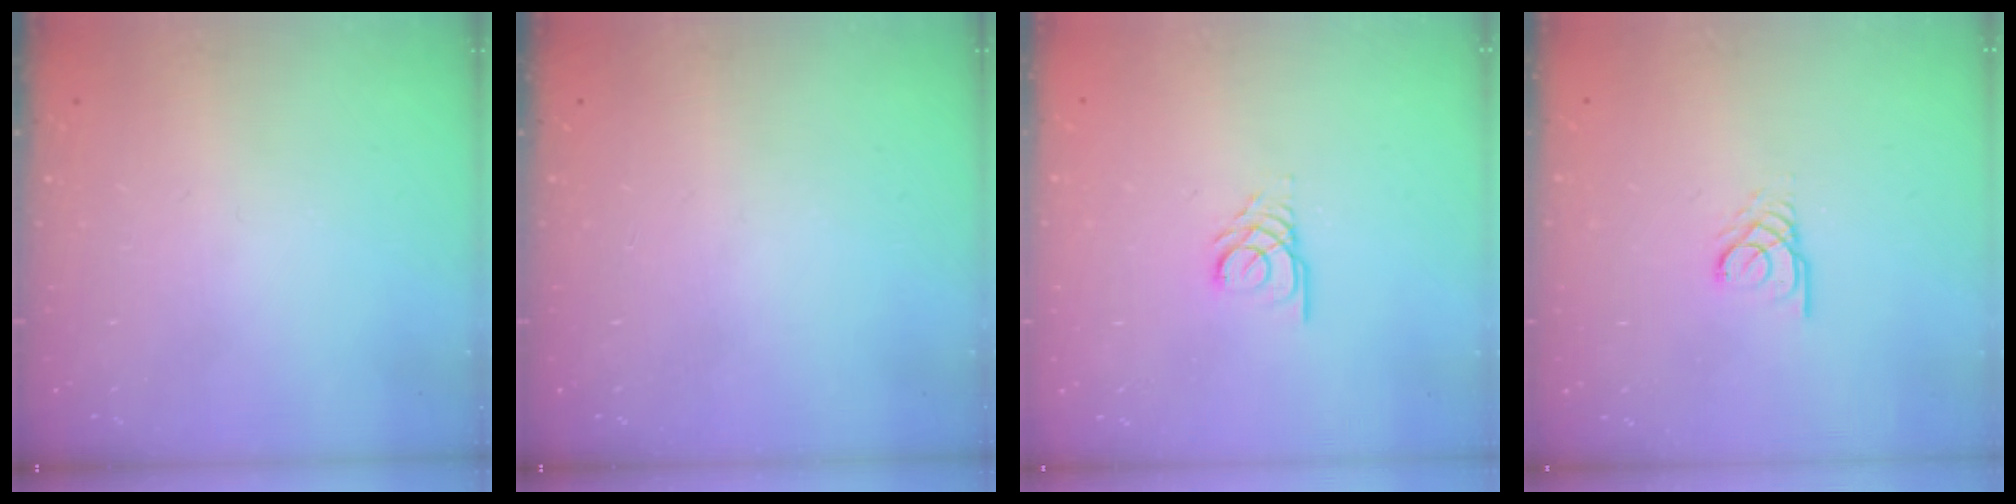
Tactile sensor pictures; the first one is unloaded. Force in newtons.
{"total": 0.0}
{"total": 3.9, "press": 3.9, "slide": 0.3}
{"total": 2.7, "press": 2.7, "slide": 0.1}